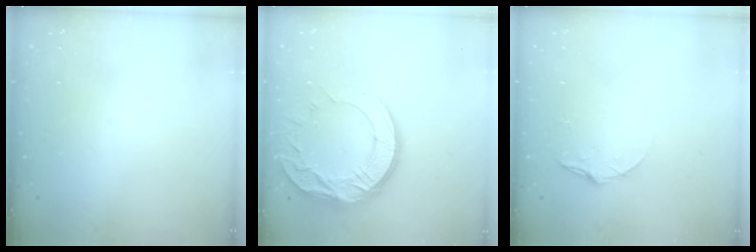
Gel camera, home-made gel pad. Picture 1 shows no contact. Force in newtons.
{"total": 15.6, "press": 15.5, "slide": 1.1}
{"total": 5.8, "press": 5.8, "slide": 0.5}